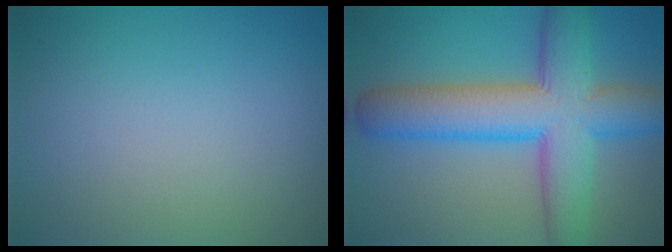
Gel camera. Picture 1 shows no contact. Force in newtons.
{"total": 9.9, "press": 9.9, "slide": 0.2}